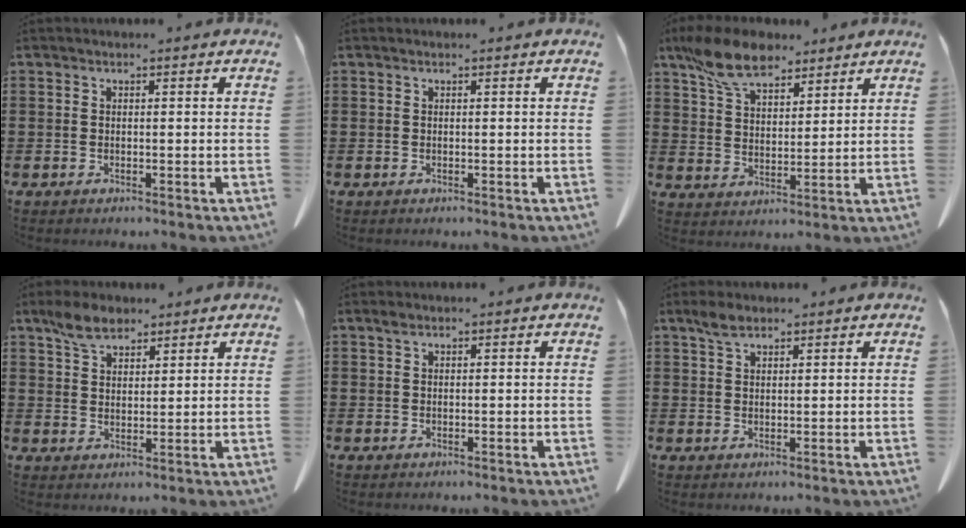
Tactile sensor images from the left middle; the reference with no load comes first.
{"total": 0.0}
{"total": 10.2, "force": [7.8, 4.1, 5.2], "torque": [-0.127, -0.007, 0.147]}
{"total": 5.1, "force": [3.7, 2.4, 2.4], "torque": [-0.059, 0.006, 0.071]}
{"total": 0.7, "force": [0.4, 0.3, 0.5], "torque": [-0.011, 0.001, 0.008]}
{"total": 2.8, "force": [2.0, 1.2, 1.6], "torque": [-0.037, 0.003, 0.037]}